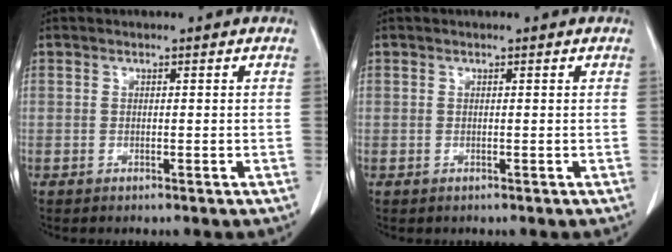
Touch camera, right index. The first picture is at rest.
{"total": 0.0}